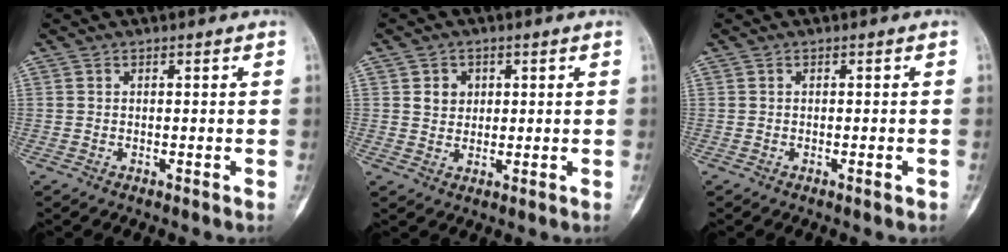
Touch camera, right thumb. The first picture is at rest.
{"total": 3.7, "force": [1.1, 3.2, 1.4], "torque": [-0.004, -0.003, 0.019]}
{"total": 1.1, "force": [-0.5, 0.2, 0.9], "torque": [-0.015, -0.001, -0.006]}